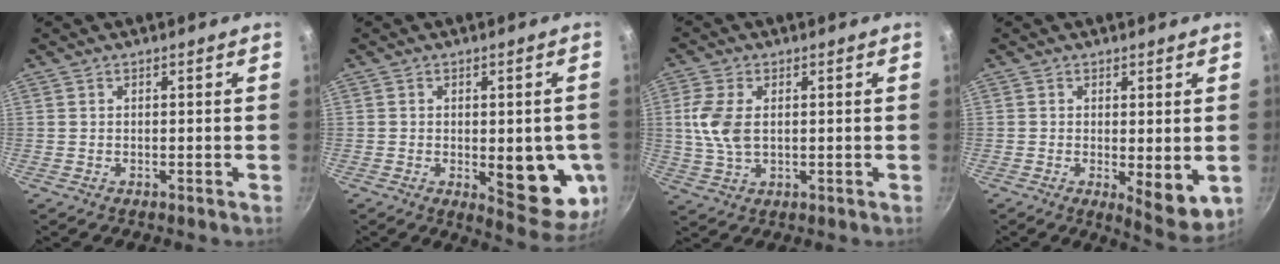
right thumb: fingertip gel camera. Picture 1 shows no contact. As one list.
[{"total": 13.1, "force": [-1.9, 5.3, 11.8], "torque": [-0.105, -0.022, -0.018]}, {"total": 7.4, "force": [0.9, 4.3, 6.0], "torque": [-0.127, 0.001, 0.017]}, {"total": 7.4, "force": [-0.6, 2.8, 6.8], "torque": [-0.083, -0.018, -0.002]}]